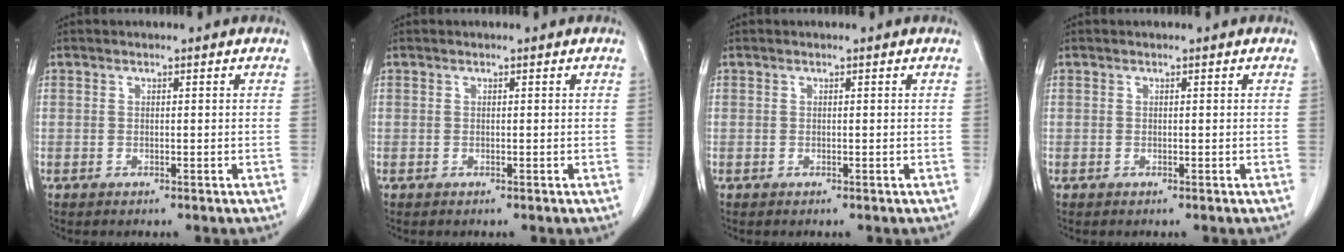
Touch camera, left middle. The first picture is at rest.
{"total": 0.0}
{"total": 0.0}
{"total": 0.0}